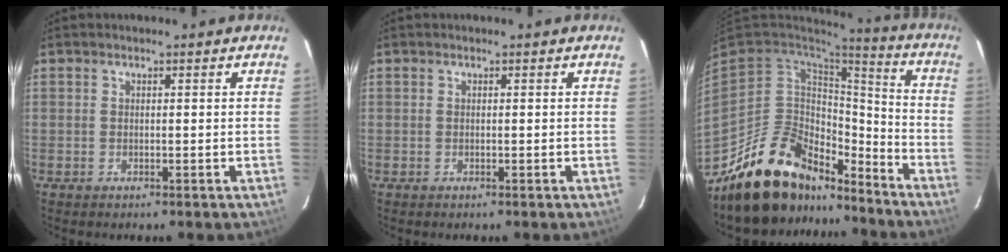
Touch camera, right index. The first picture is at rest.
{"total": 0.0}
{"total": 20.9, "force": [-15.8, 10.2, 9.1], "torque": [-0.195, 0.021, -0.249]}